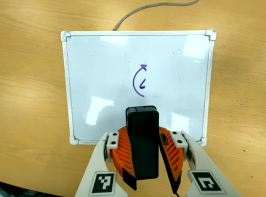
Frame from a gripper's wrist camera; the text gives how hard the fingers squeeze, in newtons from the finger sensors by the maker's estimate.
{"total": 10.5, "left": 11.3, "right": 9.8}